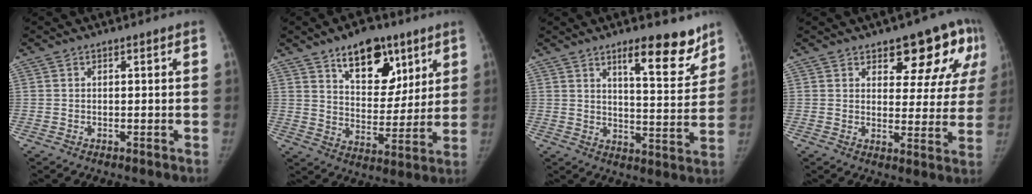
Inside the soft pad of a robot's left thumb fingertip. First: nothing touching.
{"total": 15.1, "force": [8.8, 8.5, 8.9], "torque": [-0.084, -0.049, 0.142]}
{"total": 12.0, "force": [8.3, 3.5, 7.9], "torque": [-0.075, -0.058, 0.123]}
{"total": 13.0, "force": [7.3, 6.1, 8.8], "torque": [-0.053, -0.033, 0.094]}